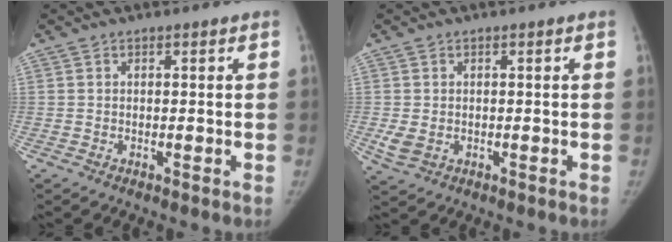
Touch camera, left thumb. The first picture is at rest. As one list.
[{"total": 3.0, "force": [-0.5, 2.3, 1.8], "torque": [-0.036, -0.006, 0.000]}]